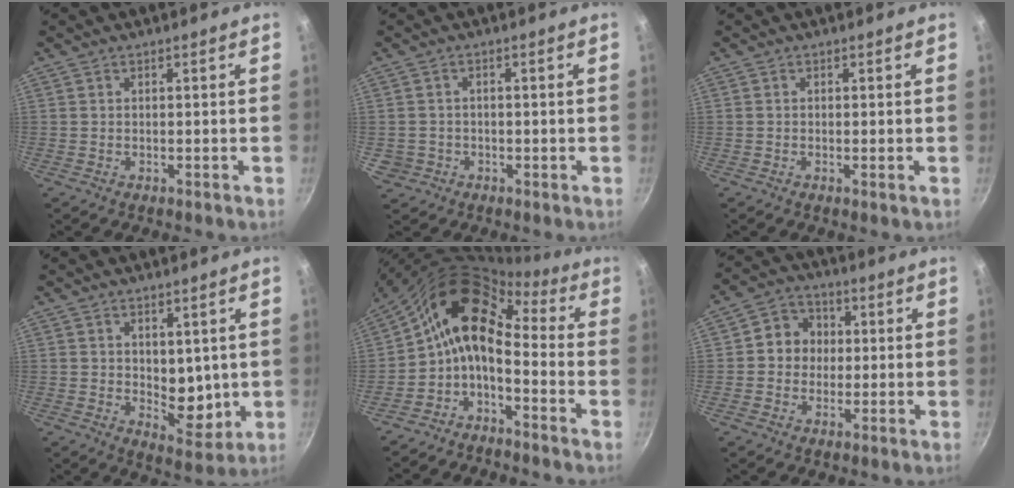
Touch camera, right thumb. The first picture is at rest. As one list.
[{"total": 3.2, "force": [-0.7, 3.0, 0.9], "torque": [-0.010, 0.015, -0.001]}, {"total": 0.6, "force": [-0.1, 0.0, 0.6], "torque": [-0.010, -0.003, -0.005]}, {"total": 7.6, "force": [1.1, 5.0, 5.7], "torque": [-0.054, -0.036, 0.023]}, {"total": 13.8, "force": [-1.8, 8.6, 10.7], "torque": [-0.193, 0.062, -0.053]}, {"total": 7.2, "force": [0.4, 6.6, 2.8], "torque": [-0.007, 0.013, -0.009]}]